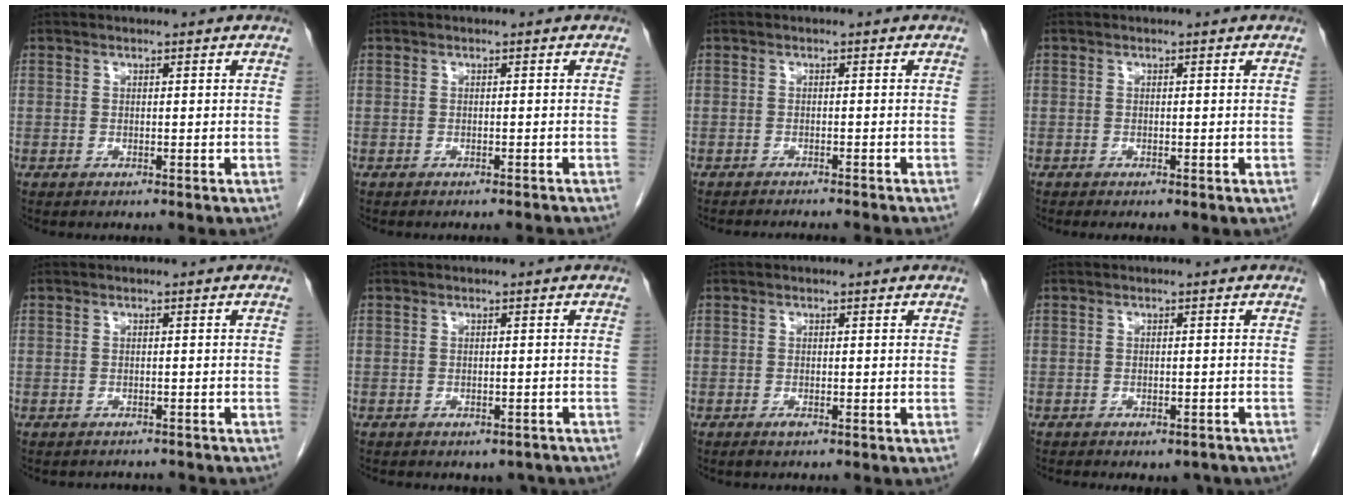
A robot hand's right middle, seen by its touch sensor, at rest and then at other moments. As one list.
[{"total": 2.4, "force": [-2.4, -0.2, 0.4], "torque": [-0.009, -0.008, -0.029]}, {"total": 6.6, "force": [-6.2, 0.3, 2.4], "torque": [-0.017, -0.010, -0.076]}, {"total": 1.4, "force": [-0.9, 0.5, 0.9], "torque": [-0.008, -0.002, -0.009]}, {"total": 3.9, "force": [-3.7, 1.4, 0.5], "torque": [-0.002, 0.000, -0.040]}, {"total": 3.6, "force": [-3.0, 1.7, 0.9], "torque": [-0.005, 0.007, -0.035]}, {"total": 0.7, "force": [-0.5, 0.2, 0.5], "torque": [-0.010, -0.001, -0.007]}, {"total": 4.2, "force": [-3.5, 1.8, 1.5], "torque": [-0.012, 0.003, -0.041]}]